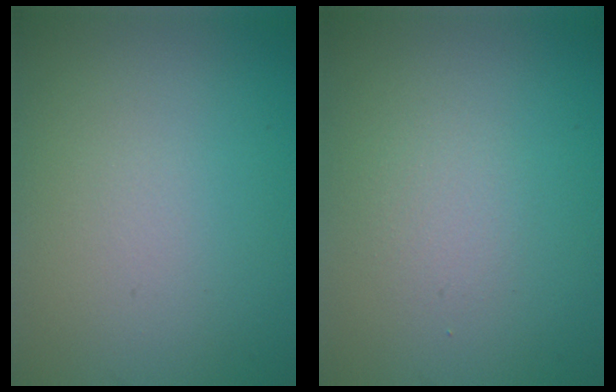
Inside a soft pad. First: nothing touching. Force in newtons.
{"total": 1.2, "press": 1.2, "slide": 0.0}